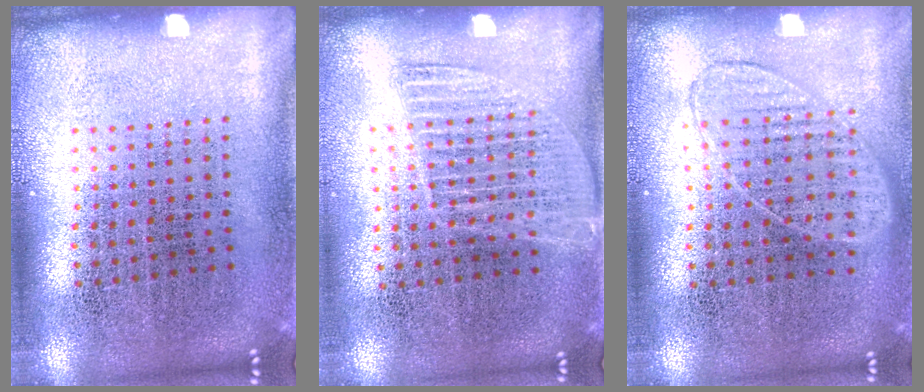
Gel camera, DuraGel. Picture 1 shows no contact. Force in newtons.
{"total": 1.3, "press": 1.2, "slide": 0.6}
{"total": 0.9, "press": 0.8, "slide": 0.3}